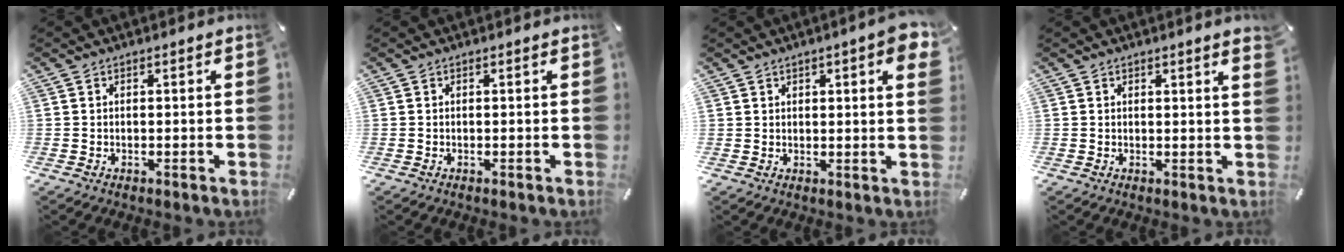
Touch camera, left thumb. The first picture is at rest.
{"total": 0.0}
{"total": 3.7, "force": [2.1, 1.4, 2.6], "torque": [-0.037, -0.001, 0.036]}
{"total": 1.5, "force": [1.1, 0.0, 1.0], "torque": [-0.021, 0.000, 0.018]}